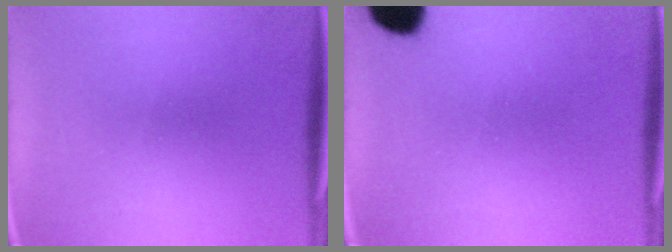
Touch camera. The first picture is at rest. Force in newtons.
{"total": 8.3}